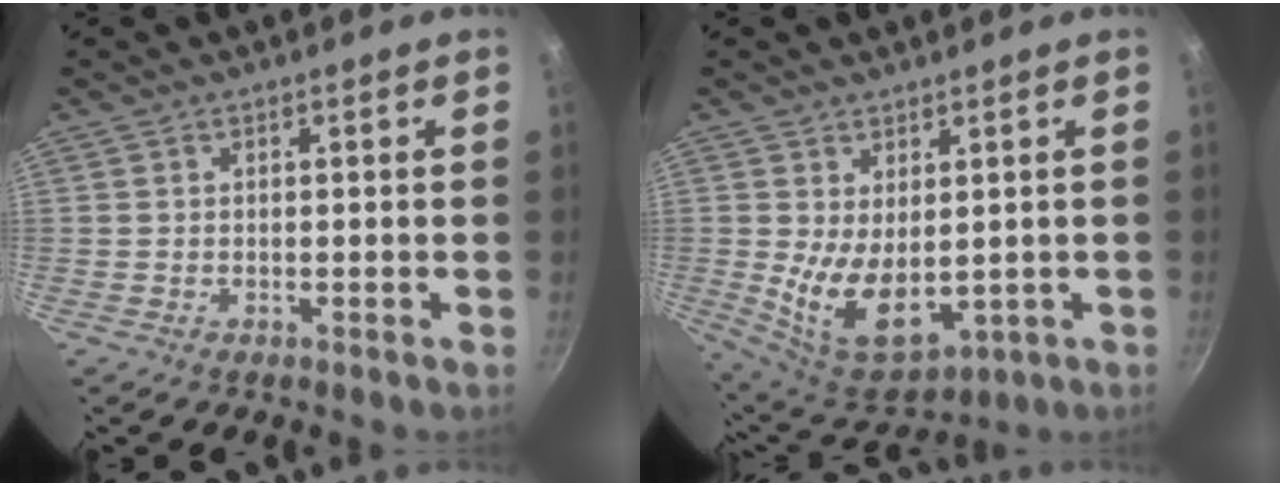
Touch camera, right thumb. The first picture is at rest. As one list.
[{"total": 11.6, "force": [0.0, 6.8, 9.4], "torque": [-0.139, -0.030, 0.028]}]